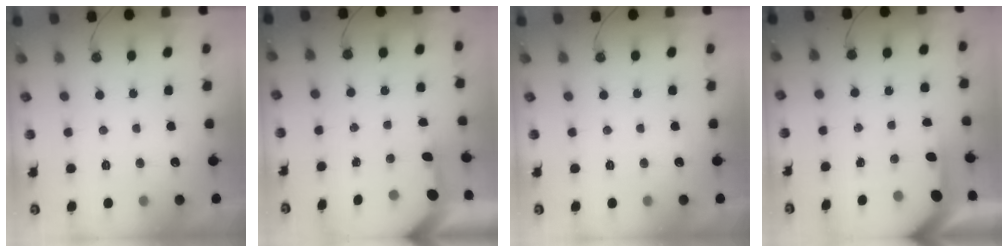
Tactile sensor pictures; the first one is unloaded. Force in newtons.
{"total": 3.1, "press": 3.1, "slide": 0.2}
{"total": 0.0}
{"total": 3.9, "press": 3.8, "slide": 0.3}